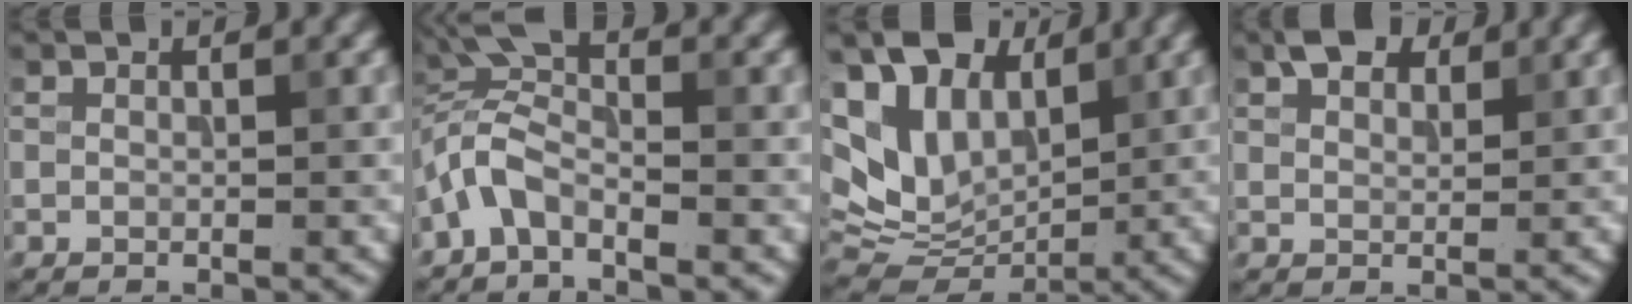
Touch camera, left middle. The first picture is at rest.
{"total": 4.2, "force": [-2.4, 1.7, 3.1], "torque": [-0.067, 0.010, -0.061]}
{"total": 11.1, "force": [4.0, 7.6, 7.0], "torque": [-0.167, 0.023, 0.089]}
{"total": 3.2, "force": [2.0, 1.7, 1.7], "torque": [-0.033, 0.007, 0.037]}